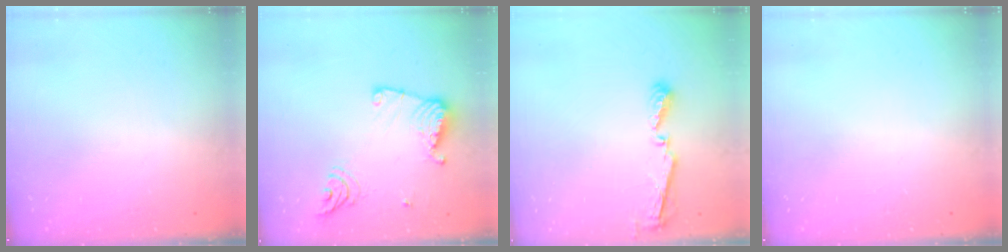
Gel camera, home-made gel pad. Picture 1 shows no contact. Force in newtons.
{"total": 13.2, "press": 13.2, "slide": 1.2}
{"total": 5.1, "press": 5.1, "slide": 0.4}
{"total": 0.0}